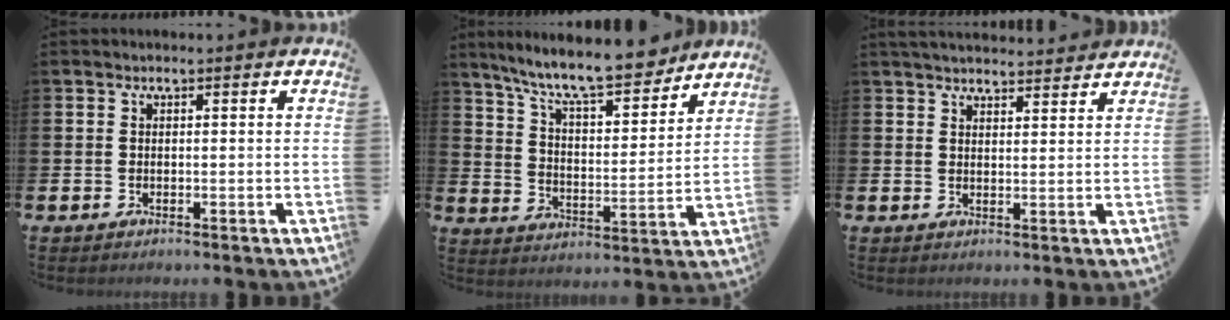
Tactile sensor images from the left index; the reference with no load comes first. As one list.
[{"total": 11.0, "force": [9.8, 1.6, 4.7], "torque": [-0.116, -0.061, 0.169]}, {"total": 3.6, "force": [3.5, 0.5, 0.4], "torque": [-0.014, -0.016, 0.064]}]